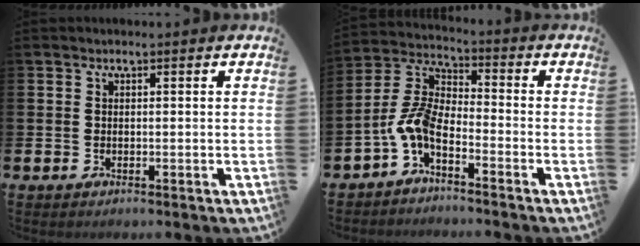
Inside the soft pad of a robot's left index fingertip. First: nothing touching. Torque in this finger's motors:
{"motor_torque": [1.11, 1.03, 0.13, 0.09]}